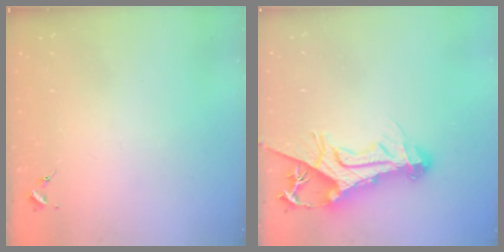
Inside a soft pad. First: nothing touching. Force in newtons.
{"total": 15.8, "press": 15.6, "slide": 2.0}